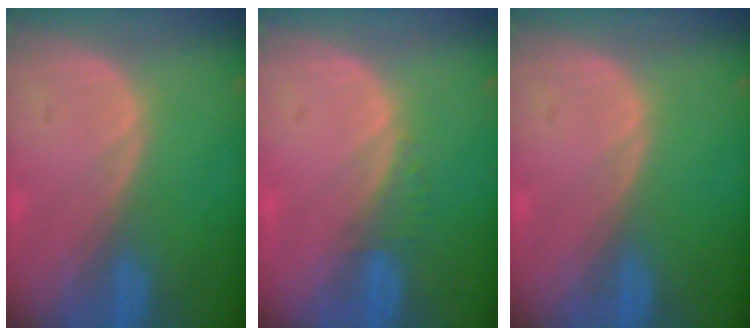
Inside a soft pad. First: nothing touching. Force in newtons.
{"total": 1.3, "press": 1.2, "slide": 0.4}
{"total": 0.0}